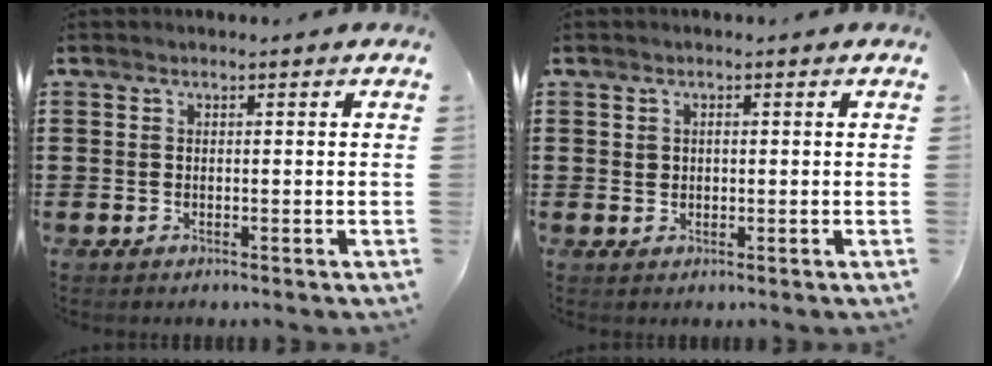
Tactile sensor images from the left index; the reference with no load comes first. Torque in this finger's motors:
{"motor_torque": [1.03, 1.11, -0.01, -0.01]}